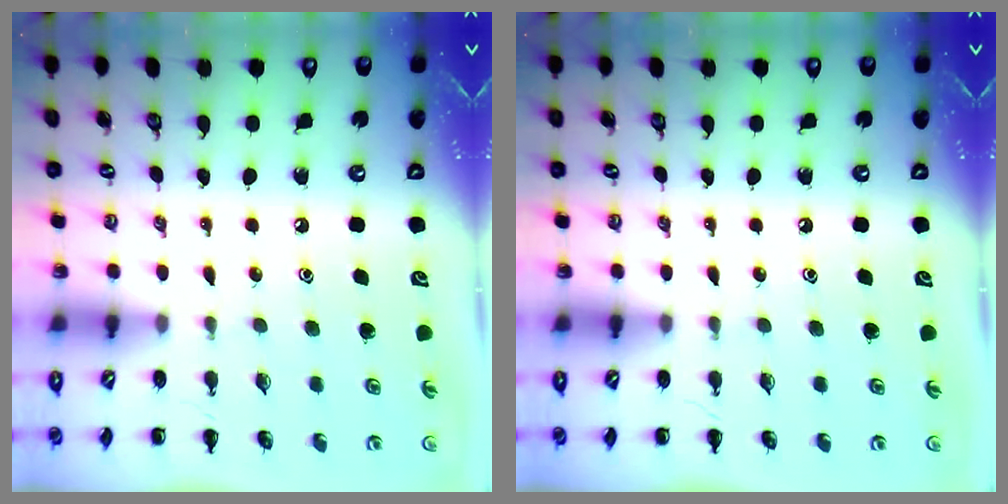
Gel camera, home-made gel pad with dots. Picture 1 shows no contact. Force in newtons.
{"total": 0.0}